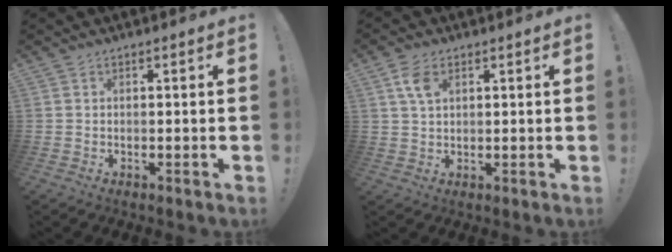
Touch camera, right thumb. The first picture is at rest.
{"total": 5.7, "force": [2.4, 3.3, 3.9], "torque": [-0.067, -0.002, 0.046]}